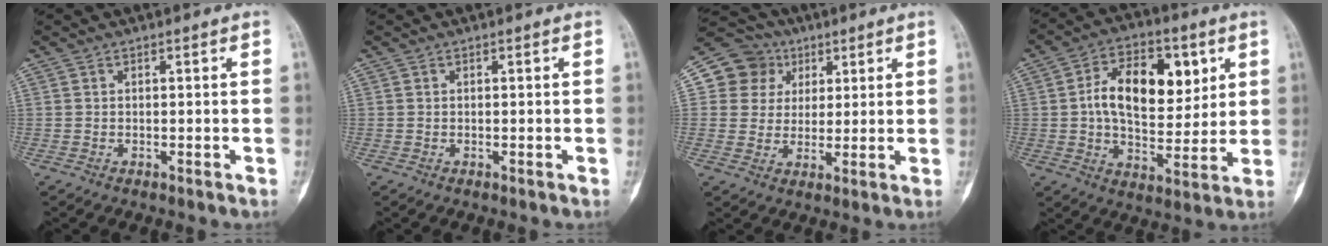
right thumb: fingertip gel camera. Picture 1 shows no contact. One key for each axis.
{"total": 0.0}
{"total": 9.8, "fx": 3.4, "fy": 9.1, "fz": 1.6, "tx": 0.013, "ty": 0.003, "tz": 0.055}
{"total": 16.8, "fx": 4.1, "fy": 10.0, "fz": 12.8, "tx": -0.168, "ty": -0.004, "tz": 0.067}